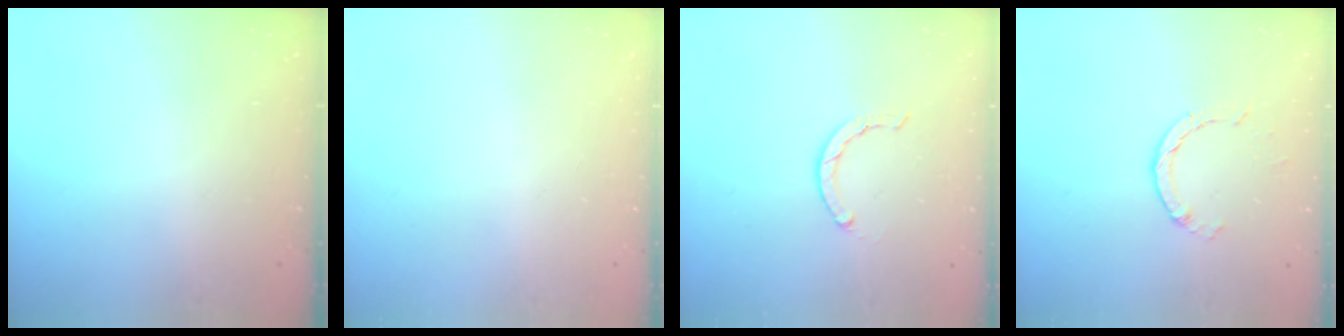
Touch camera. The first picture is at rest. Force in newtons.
{"total": 0.0}
{"total": 1.6, "press": 1.5, "slide": 0.4}
{"total": 1.4, "press": 1.4, "slide": 0.2}